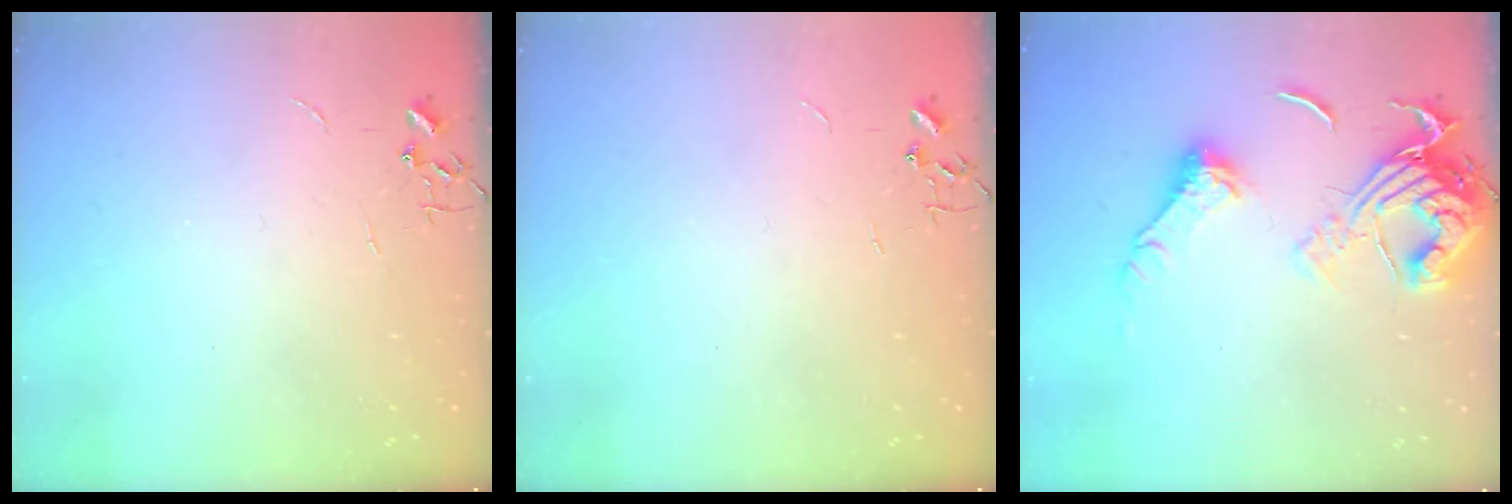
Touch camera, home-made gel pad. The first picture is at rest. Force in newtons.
{"total": 0.0}
{"total": 16.8, "press": 16.7, "slide": 1.8}